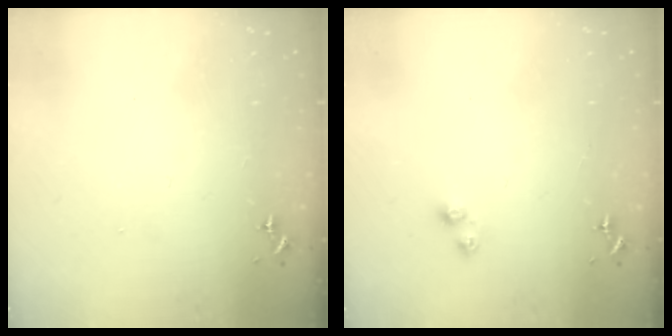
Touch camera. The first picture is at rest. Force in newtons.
{"total": 4.3, "press": 4.3, "slide": 0.5}